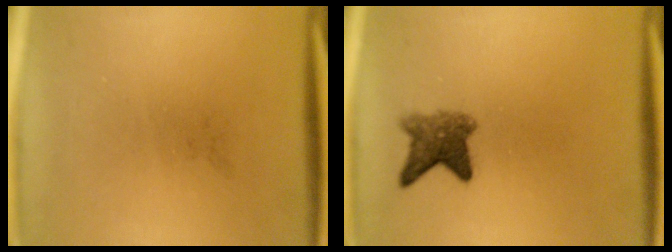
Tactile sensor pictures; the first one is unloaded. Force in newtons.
{"total": 4.1}